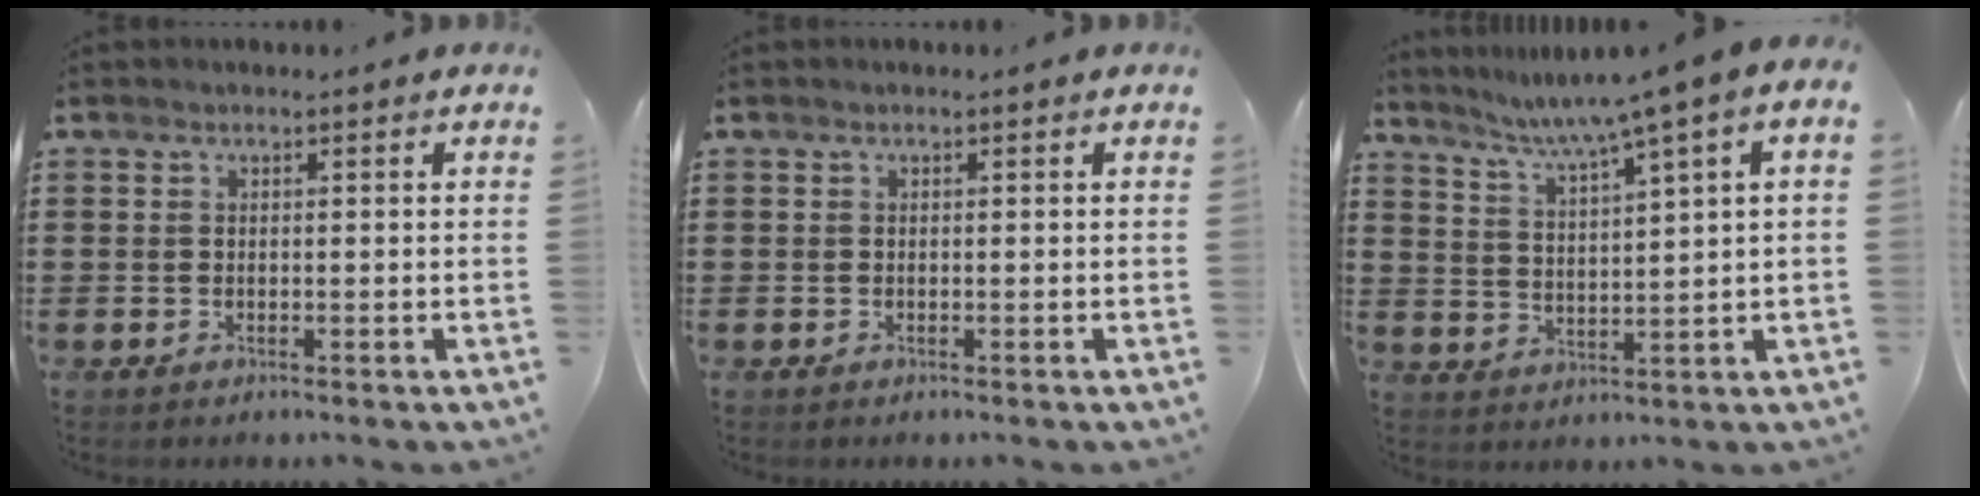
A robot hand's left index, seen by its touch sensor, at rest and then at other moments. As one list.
[{"total": 0.0}, {"total": 5.7, "force": [3.9, -0.5, 4.1], "torque": [-0.092, -0.028, 0.057]}]